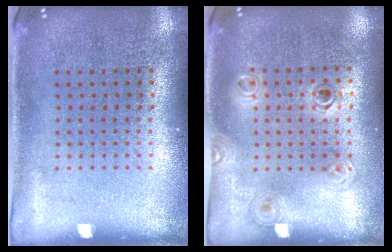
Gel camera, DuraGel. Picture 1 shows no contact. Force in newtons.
{"total": 1.2, "press": 1.1, "slide": 0.5}